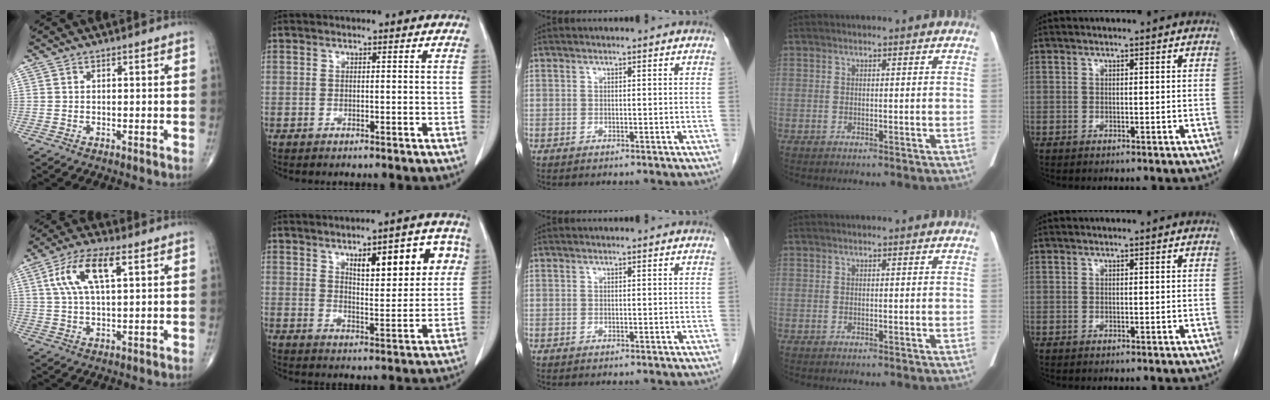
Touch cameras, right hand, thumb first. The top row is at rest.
{"thumb": {"total": 10.6, "force": [3.7, 4.0, 9.1], "torque": [-0.187, 0.010, 0.069]}, "index": {"total": 11.8, "force": [4.8, 3.7, 10.1], "torque": [-0.131, 0.015, 0.070]}, "middle": {"total": 0.7, "force": [-0.7, 0.2, 0.3], "torque": [-0.003, -0.001, -0.009]}}